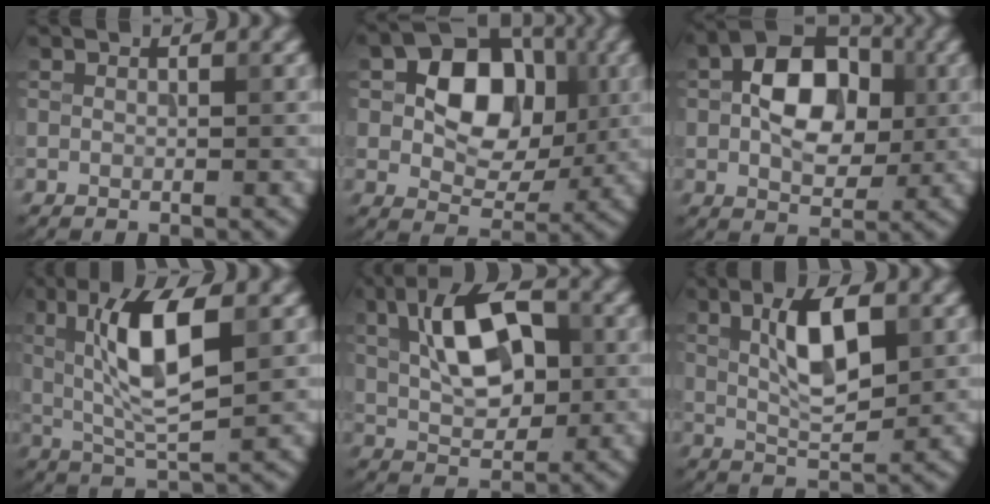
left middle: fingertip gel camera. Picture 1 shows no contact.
{"total": 8.7, "force": [1.0, 6.1, 6.1], "torque": [-0.091, 0.006, 0.008]}
{"total": 8.1, "force": [0.6, 5.2, 6.1], "torque": [-0.095, 0.006, 0.004]}
{"total": 7.4, "force": [1.6, 1.9, 6.9], "torque": [-0.129, 0.002, 0.029]}
{"total": 7.8, "force": [1.5, 4.0, 6.5], "torque": [-0.110, 0.015, 0.020]}
{"total": 5.5, "force": [1.3, 1.9, 5.0], "torque": [-0.094, 0.004, 0.025]}